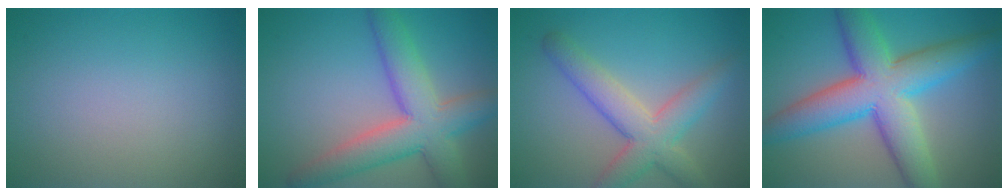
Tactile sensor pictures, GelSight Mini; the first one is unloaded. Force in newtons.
{"total": 7.5, "press": 7.5, "slide": 0.4}
{"total": 5.6, "press": 5.6, "slide": 0.2}
{"total": 10.2, "press": 10.2, "slide": 0.2}